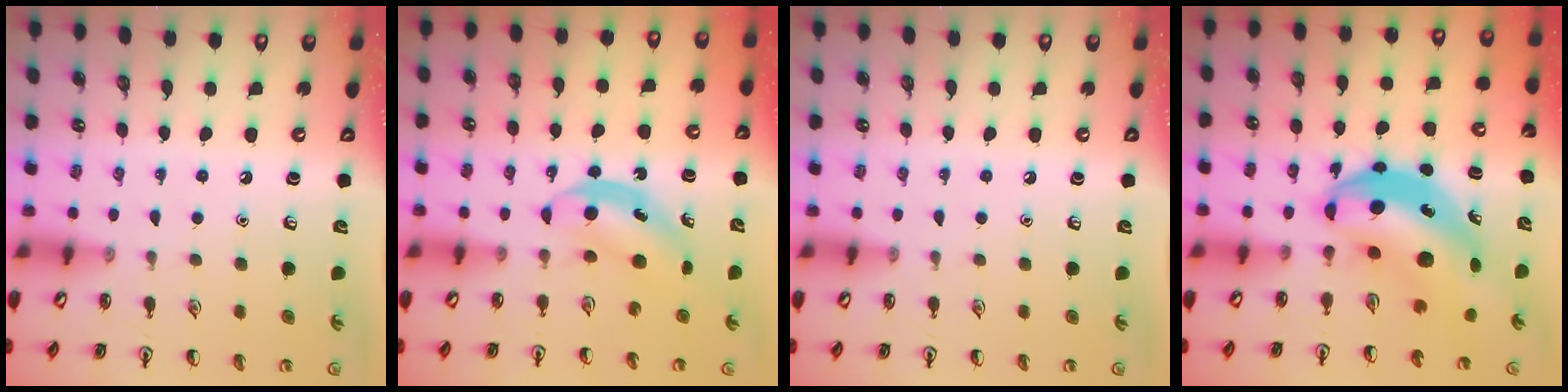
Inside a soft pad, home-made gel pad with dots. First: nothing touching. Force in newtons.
{"total": 5.0, "press": 5.0, "slide": 0.6}
{"total": 0.0}
{"total": 8.7, "press": 8.3, "slide": 2.3}